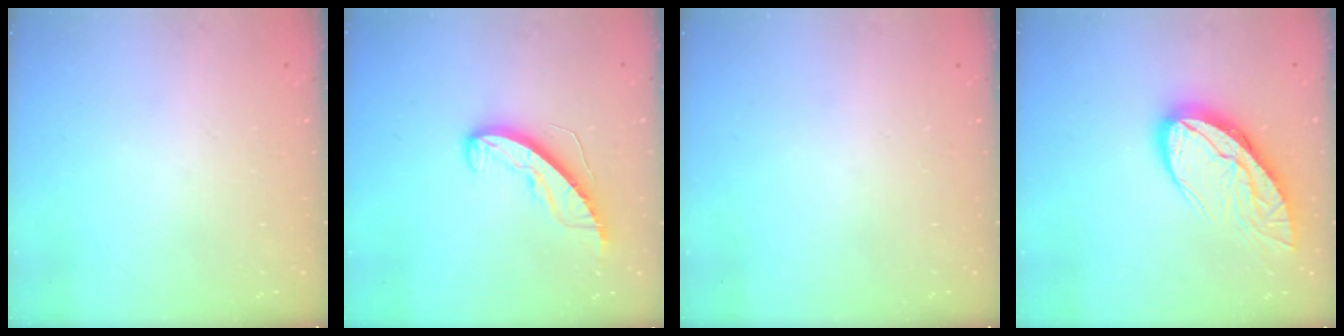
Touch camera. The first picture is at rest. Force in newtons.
{"total": 8.5, "press": 8.5, "slide": 0.4}
{"total": 0.0}
{"total": 13.0, "press": 12.9, "slide": 1.1}